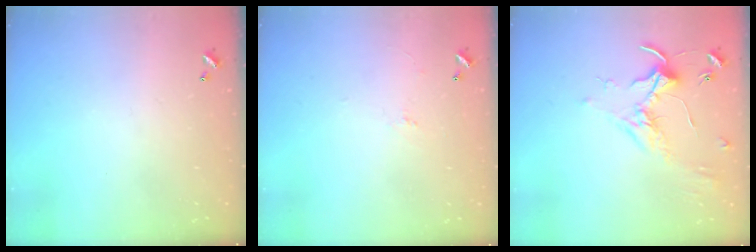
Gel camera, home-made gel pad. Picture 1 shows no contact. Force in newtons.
{"total": 1.7, "press": 1.5, "slide": 0.8}
{"total": 1.8, "press": 1.8, "slide": 0.4}